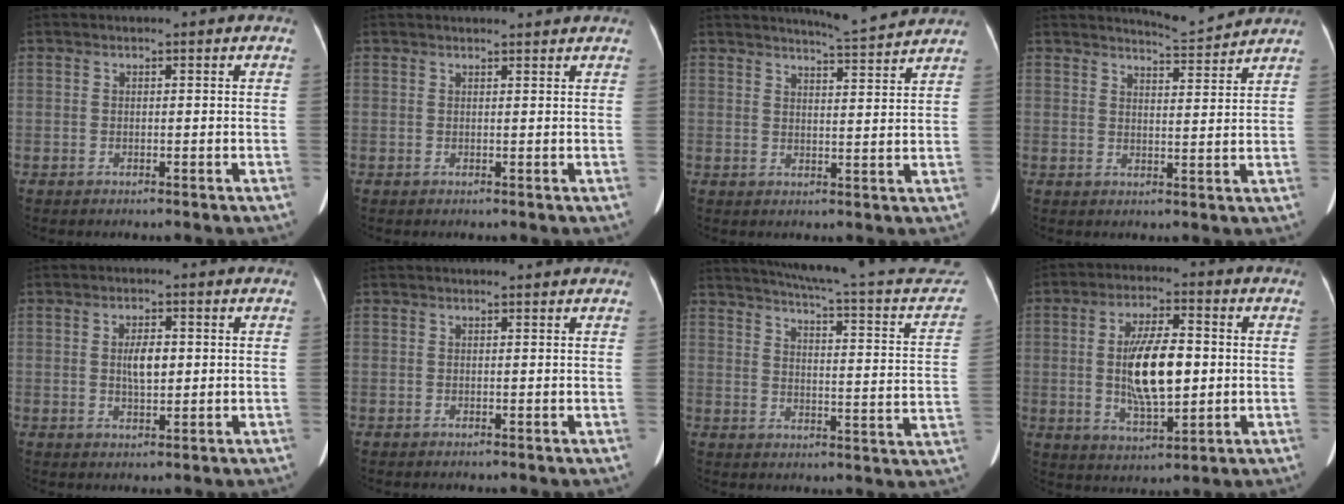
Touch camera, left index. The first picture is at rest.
{"total": 4.1, "force": [4.0, 0.2, 1.0], "torque": [-0.014, 0.019, 0.046]}
{"total": 6.9, "force": [6.8, -1.0, 1.3], "torque": [-0.035, -0.004, 0.090]}
{"total": 5.1, "force": [5.0, -0.8, -0.2], "torque": [-0.012, -0.014, 0.074]}
{"total": 3.6, "force": [0.4, 1.4, 3.3], "torque": [-0.062, 0.005, 0.009]}
{"total": 2.3, "force": [2.3, 0.1, 0.5], "torque": [-0.009, 0.011, 0.025]}
{"total": 26.2, "force": [23.9, 1.8, 10.6], "torque": [-0.153, -0.084, 0.274]}
{"total": 11.5, "force": [0.0, 3.6, 10.9], "torque": [-0.208, 0.001, 0.003]}